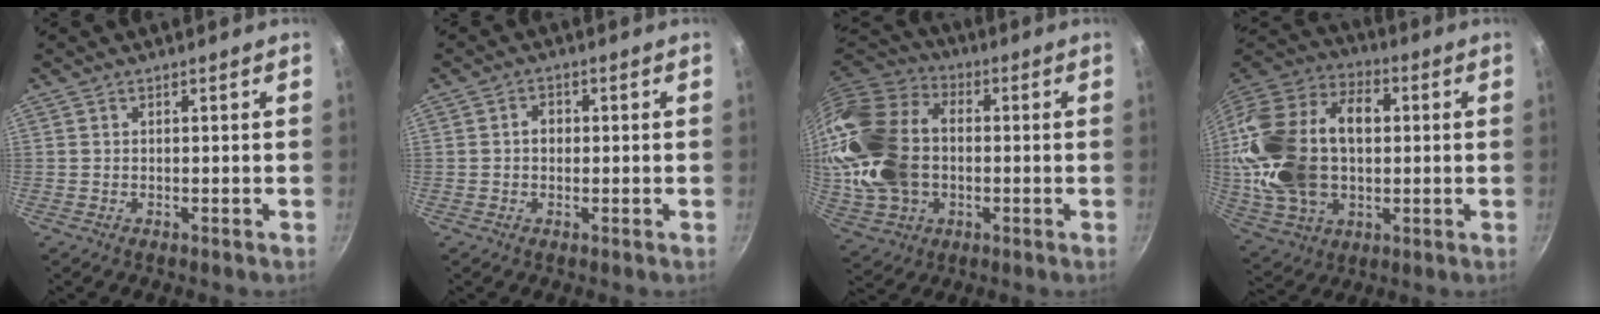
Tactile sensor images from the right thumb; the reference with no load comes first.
{"total": 2.3, "force": [0.0, 1.9, 1.3], "torque": [-0.008, 0.007, -0.002]}
{"total": 22.1, "force": [-0.4, 16.0, 15.3], "torque": [-0.290, 0.027, 0.000]}
{"total": 26.4, "force": [1.4, 17.8, 19.5], "torque": [-0.365, 0.033, 0.029]}